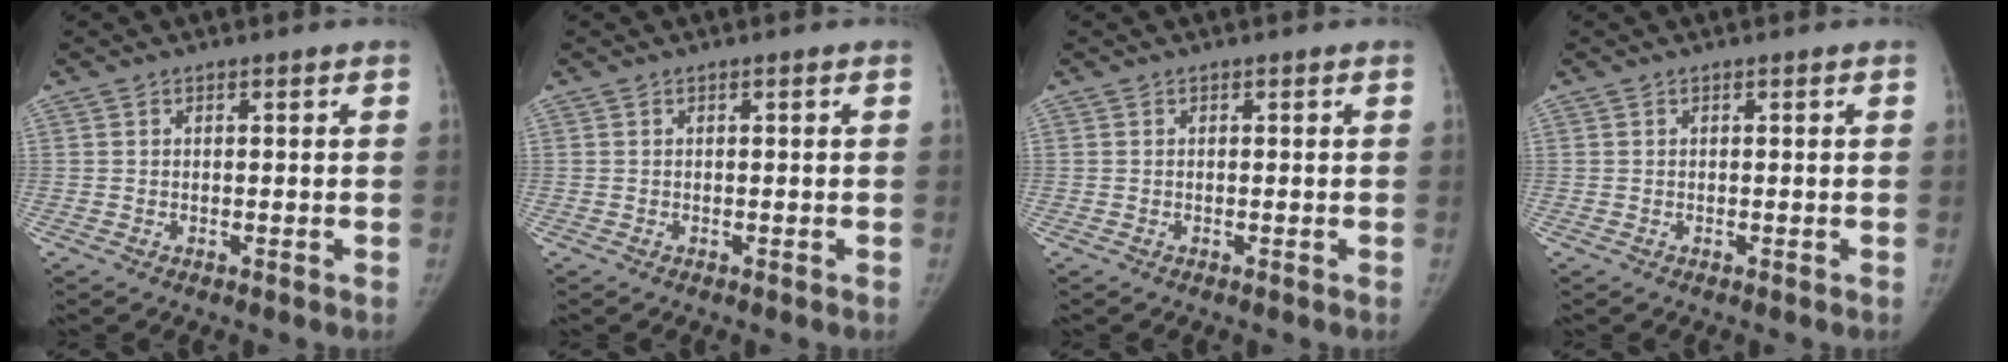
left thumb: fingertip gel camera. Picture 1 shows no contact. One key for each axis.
{"total": 0.0}
{"total": 0.0}
{"total": 0.0}